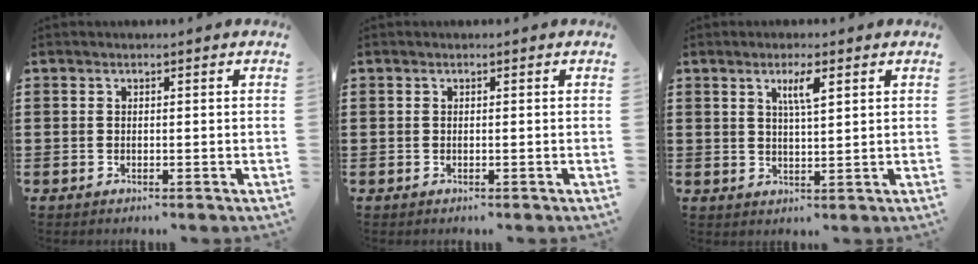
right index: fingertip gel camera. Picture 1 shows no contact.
{"total": 0.0}
{"total": 3.7, "force": [1.8, 0.7, 3.2], "torque": [-0.060, 0.001, 0.026]}